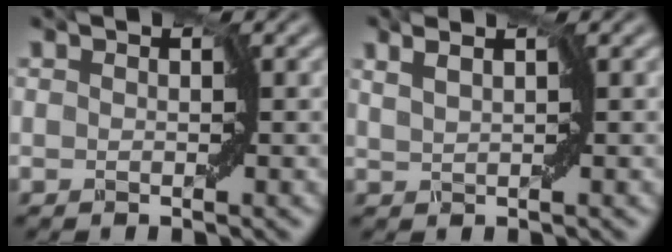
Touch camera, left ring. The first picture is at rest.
{"total": 1.2, "force": [1.0, -0.6, 0.2], "torque": [-0.008, -0.002, 0.025]}